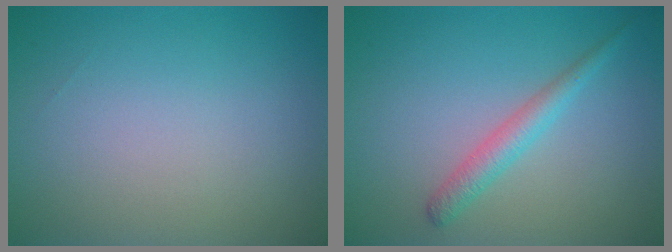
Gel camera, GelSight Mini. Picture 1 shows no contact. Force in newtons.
{"total": 2.2, "press": 2.2, "slide": 0.0}